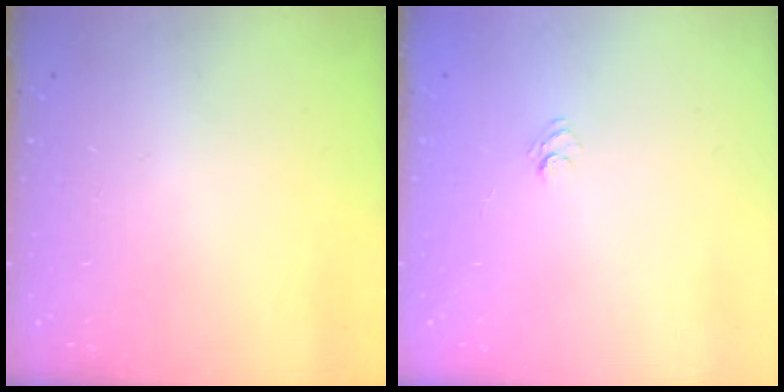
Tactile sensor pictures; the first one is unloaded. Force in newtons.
{"total": 4.2, "press": 4.0, "slide": 1.2}